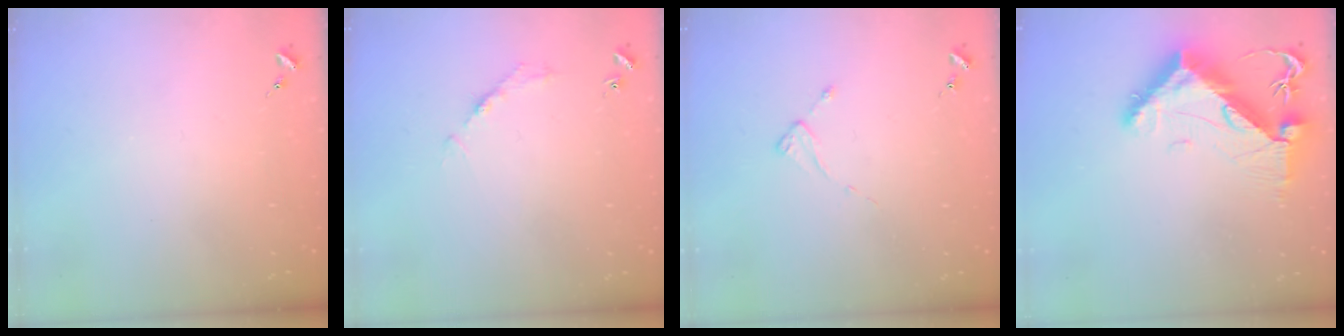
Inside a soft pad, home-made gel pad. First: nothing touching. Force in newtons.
{"total": 2.7, "press": 2.7, "slide": 0.4}
{"total": 2.0, "press": 2.0, "slide": 0.3}
{"total": 11.4, "press": 11.4, "slide": 1.2}